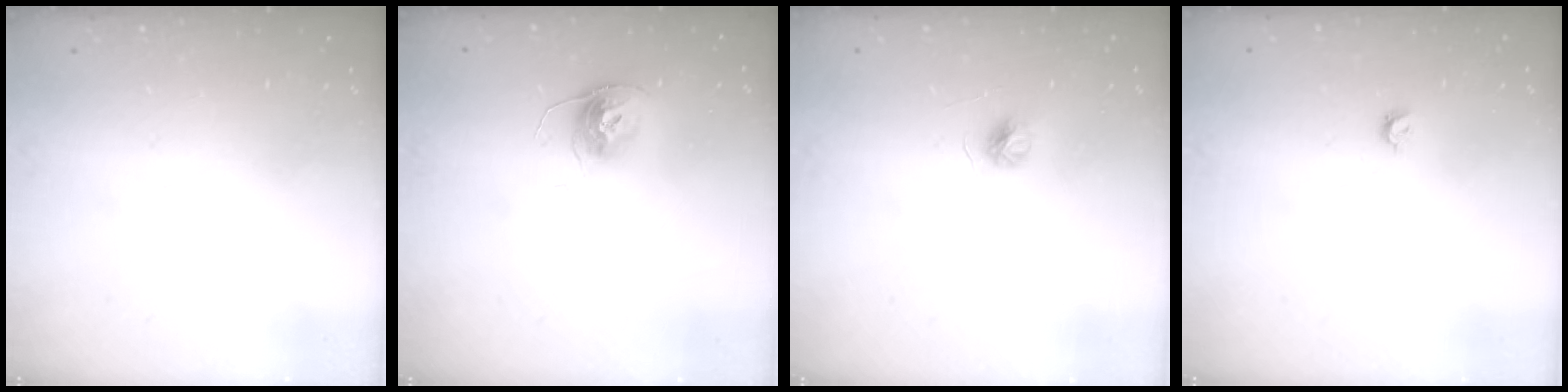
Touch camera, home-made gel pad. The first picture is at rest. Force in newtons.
{"total": 10.5, "press": 10.5, "slide": 0.5}
{"total": 4.5, "press": 4.5, "slide": 0.4}
{"total": 3.6, "press": 3.6, "slide": 0.7}